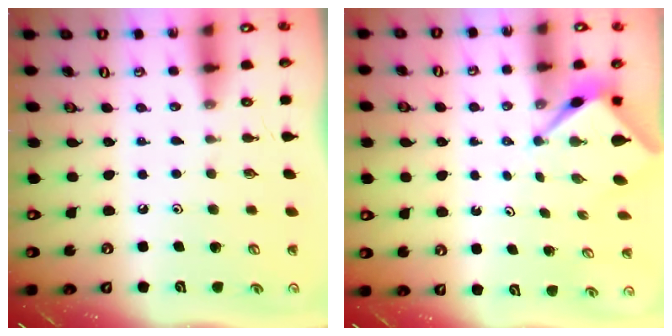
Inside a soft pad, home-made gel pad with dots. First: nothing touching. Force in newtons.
{"total": 2.6, "press": 2.6, "slide": 0.1}